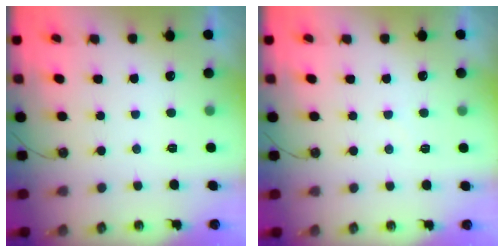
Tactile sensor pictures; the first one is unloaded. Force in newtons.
{"total": 3.9, "press": 3.9, "slide": 0.5}